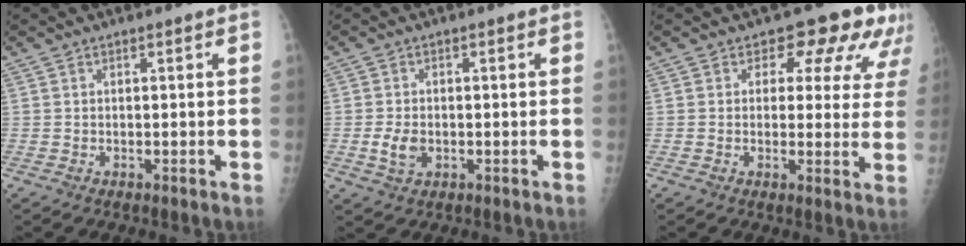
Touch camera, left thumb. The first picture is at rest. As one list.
[{"total": 3.7, "force": [-0.8, 2.5, 2.6], "torque": [-0.048, -0.001, -0.011]}, {"total": 10.1, "force": [6.3, 6.1, 5.0], "torque": [-0.007, -0.021, 0.055]}]